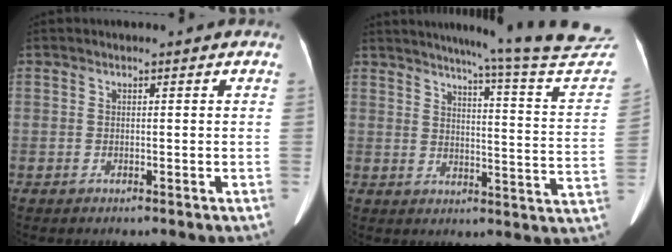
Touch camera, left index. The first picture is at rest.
{"total": 25.0, "force": [23.1, -1.4, 9.5], "torque": [-0.132, -0.117, 0.266]}